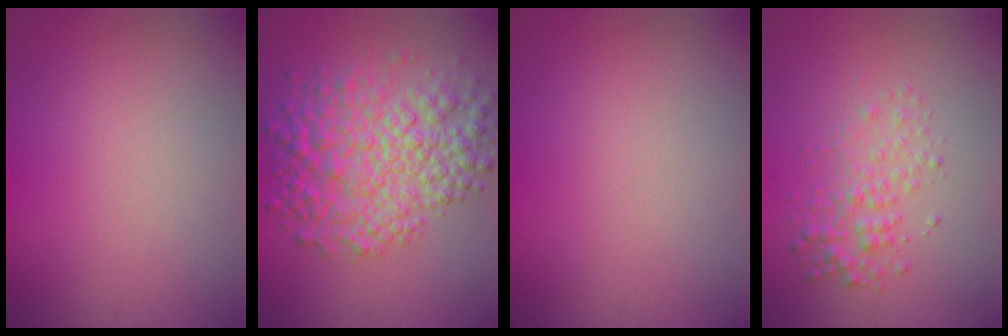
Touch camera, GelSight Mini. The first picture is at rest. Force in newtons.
{"total": 7.4, "press": 7.4, "slide": 0.2}
{"total": 0.0}
{"total": 2.5, "press": 2.5, "slide": 0.0}